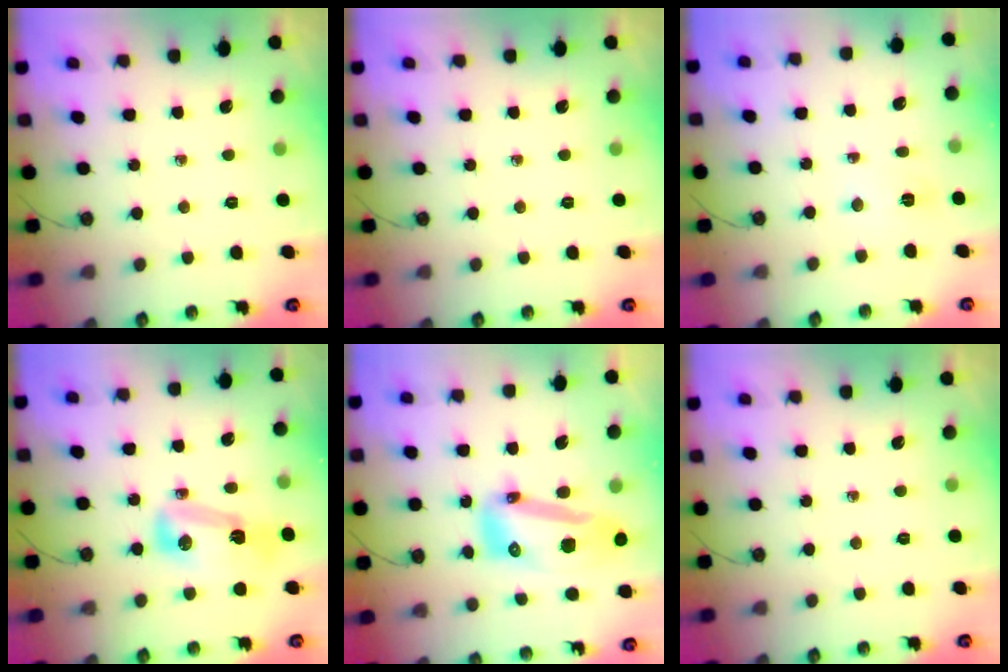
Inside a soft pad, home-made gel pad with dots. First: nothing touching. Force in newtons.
{"total": 0.0}
{"total": 3.3, "press": 3.0, "slide": 1.3}
{"total": 9.2, "press": 9.2, "slide": 0.6}
{"total": 14.3, "press": 14.2, "slide": 1.7}
{"total": 0.0}